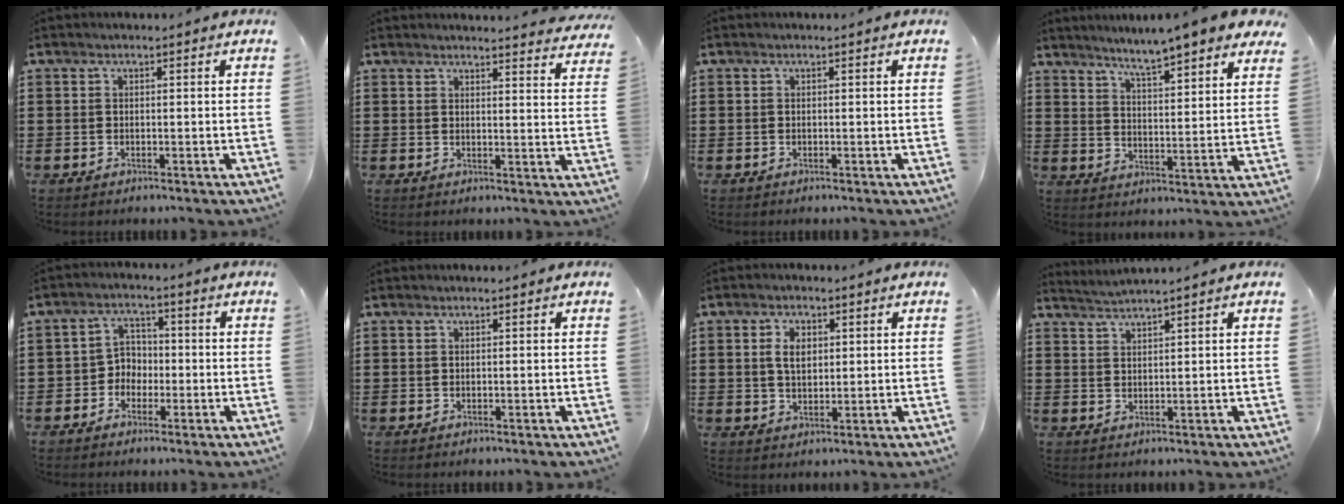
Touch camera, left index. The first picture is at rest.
{"total": 3.1, "force": [3.0, -0.5, 0.4], "torque": [-0.011, -0.019, 0.054]}
{"total": 0.0}
{"total": 5.3, "force": [4.9, -0.7, 1.9], "torque": [-0.062, -0.034, 0.078]}
{"total": 3.8, "force": [-1.8, 3.2, 0.9], "torque": [-0.030, 0.011, -0.042]}
{"total": 0.0}
{"total": 3.8, "force": [1.1, 2.3, 2.8], "torque": [-0.054, 0.008, 0.016]}
{"total": 1.8, "force": [1.7, -0.7, 0.1], "torque": [-0.006, -0.002, 0.032]}